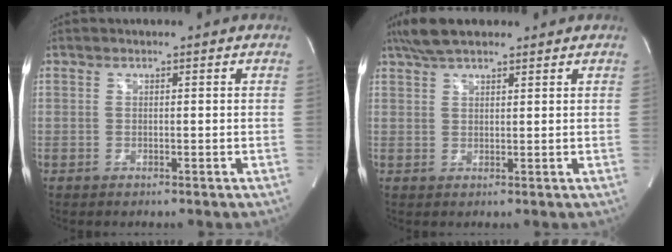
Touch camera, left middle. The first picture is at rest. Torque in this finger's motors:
{"motor_torque": [0.55, -0.43, -0.05, 0.03]}